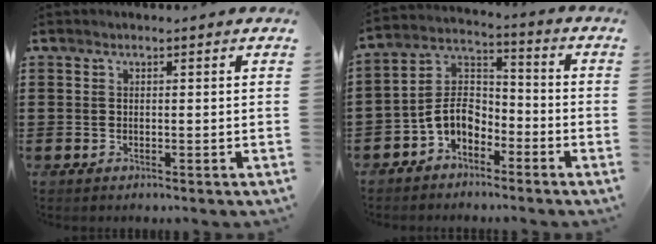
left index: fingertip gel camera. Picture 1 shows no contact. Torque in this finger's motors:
{"motor_torque": [1.16, 0.98, 0.57, 0.08]}